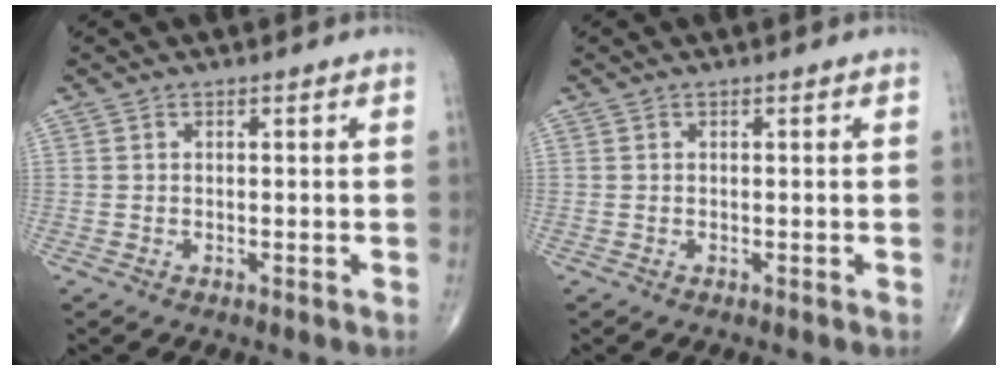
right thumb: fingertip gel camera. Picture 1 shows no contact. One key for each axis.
{"total": 0.0}